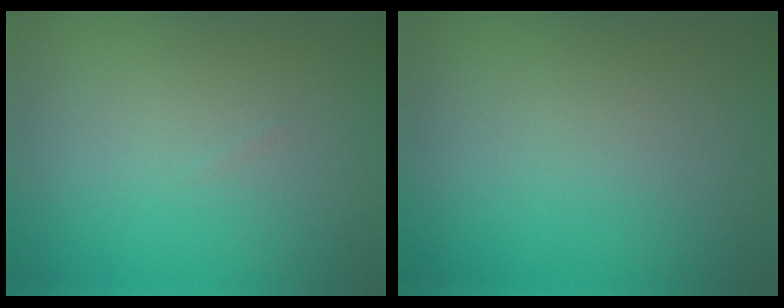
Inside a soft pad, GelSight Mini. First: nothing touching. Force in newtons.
{"total": 0.0}